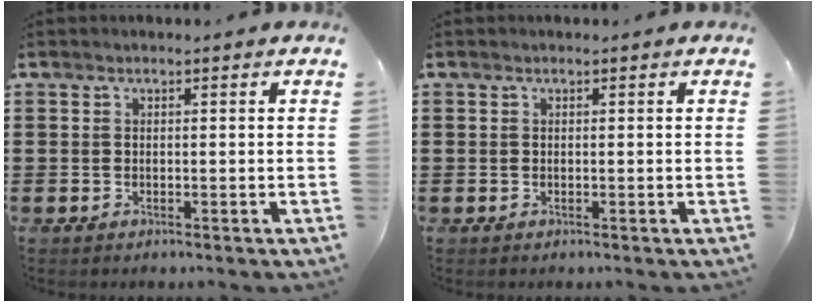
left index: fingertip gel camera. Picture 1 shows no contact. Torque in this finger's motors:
{"motor_torque": [-0.04, -0.03, 0.00, -0.02]}